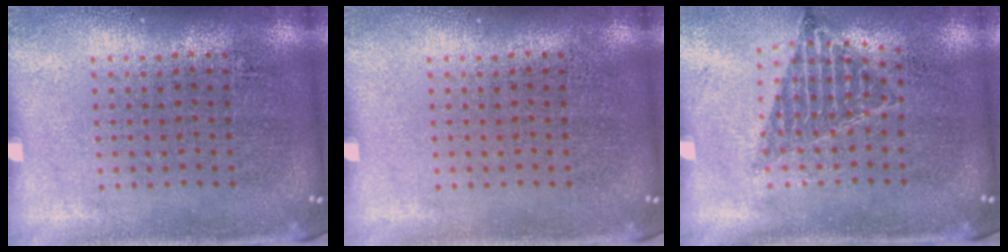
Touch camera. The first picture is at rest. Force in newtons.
{"total": 0.0}
{"total": 0.9, "press": 0.9, "slide": 0.1}